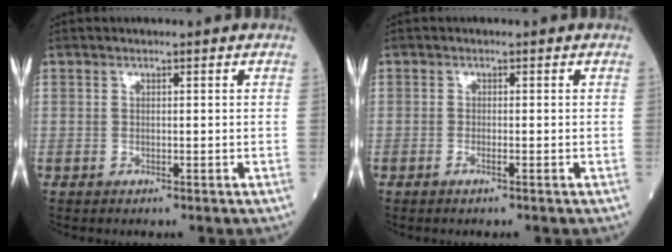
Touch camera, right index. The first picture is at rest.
{"total": 0.8, "force": [-0.4, 0.0, 0.6], "torque": [-0.013, -0.001, -0.008]}